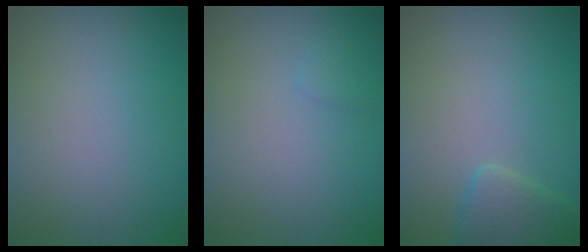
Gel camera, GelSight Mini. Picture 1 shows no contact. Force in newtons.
{"total": 0.8, "press": 0.8, "slide": 0.1}
{"total": 2.8, "press": 2.7, "slide": 0.3}